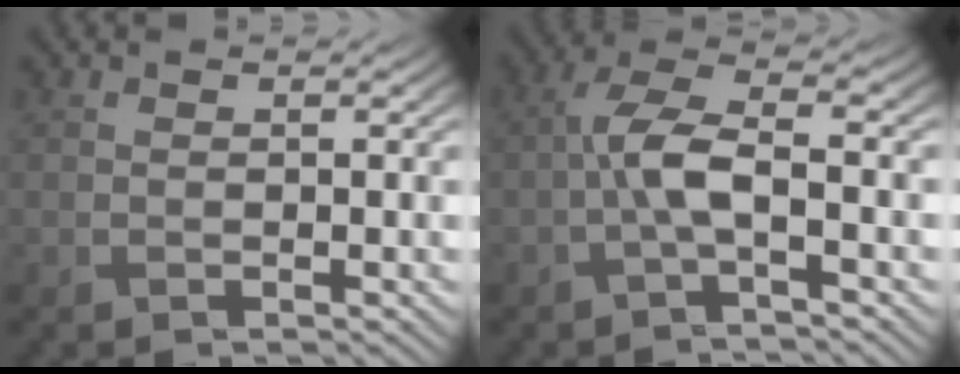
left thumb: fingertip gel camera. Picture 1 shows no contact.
{"total": 5.3, "force": [-1.4, 1.5, 4.9], "torque": [-0.106, 0.015, -0.039]}